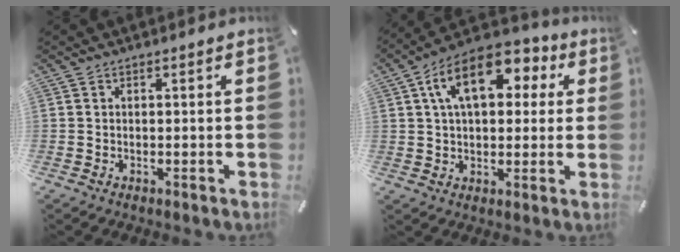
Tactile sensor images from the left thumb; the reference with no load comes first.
{"total": 14.8, "force": [5.2, 8.7, 10.7], "torque": [-0.190, 0.000, 0.088]}